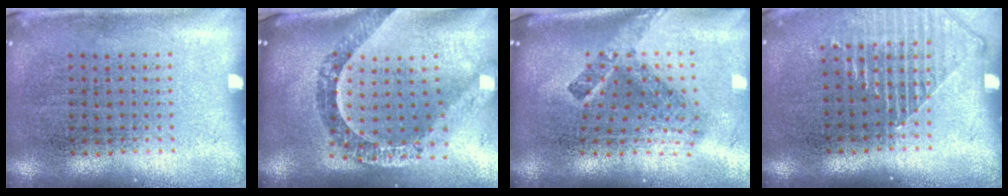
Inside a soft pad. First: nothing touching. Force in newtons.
{"total": 2.1, "press": 1.8, "slide": 1.2}
{"total": 2.6, "press": 1.6, "slide": 2.1}
{"total": 1.4, "press": 1.3, "slide": 0.5}